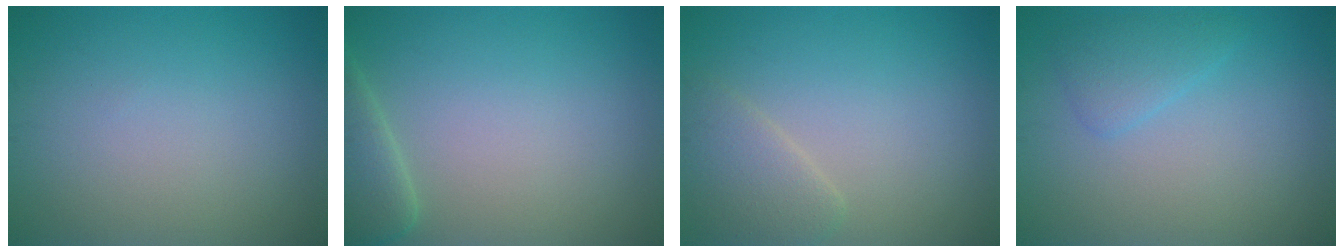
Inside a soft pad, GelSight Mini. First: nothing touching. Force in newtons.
{"total": 3.1, "press": 3.1, "slide": 0.4}
{"total": 2.5, "press": 2.5, "slide": 0.1}
{"total": 2.0, "press": 2.0, "slide": 0.2}